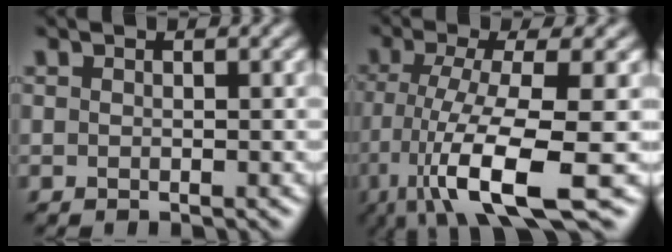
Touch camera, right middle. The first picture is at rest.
{"total": 9.9, "force": [-4.1, 2.3, 8.7], "torque": [-0.161, -0.011, -0.077]}